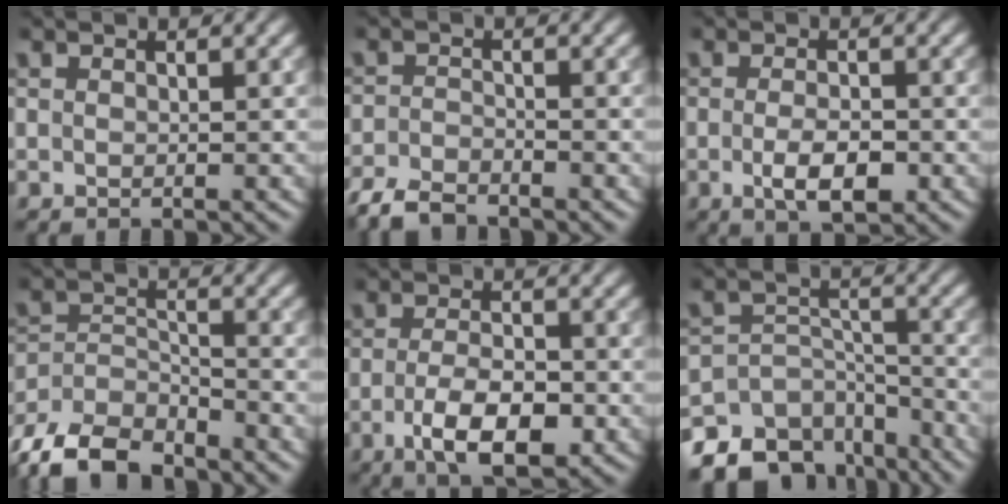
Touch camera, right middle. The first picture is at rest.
{"total": 3.4, "force": [-3.0, 0.9, 1.2], "torque": [-0.024, -0.006, -0.066]}
{"total": 3.4, "force": [-1.0, 1.3, 2.9], "torque": [-0.056, -0.007, -0.016]}
{"total": 8.2, "force": [-7.1, 3.1, 2.9], "torque": [-0.051, -0.011, -0.132]}
{"total": 5.4, "force": [-2.1, 2.2, 4.5], "torque": [-0.087, -0.008, -0.034]}
{"total": 10.0, "force": [-7.9, 5.4, 2.7], "torque": [-0.027, 0.001, -0.117]}